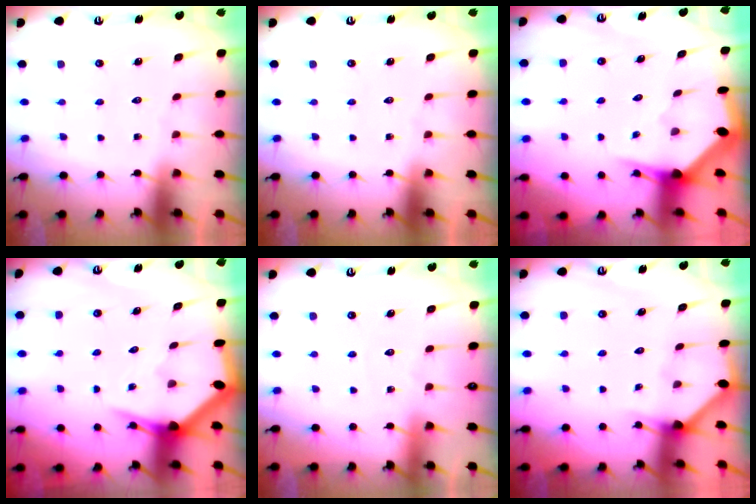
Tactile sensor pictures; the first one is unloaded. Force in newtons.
{"total": 0.0}
{"total": 3.2, "press": 3.2, "slide": 0.3}
{"total": 3.7, "press": 3.6, "slide": 0.6}
{"total": 2.9, "press": 2.9, "slide": 0.3}
{"total": 1.8, "press": 1.8, "slide": 0.1}